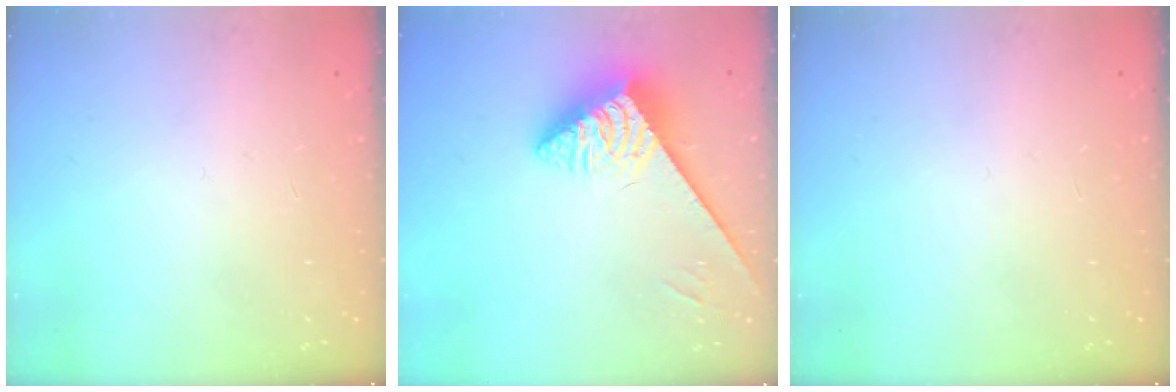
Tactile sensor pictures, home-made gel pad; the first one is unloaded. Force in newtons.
{"total": 3.8, "press": 3.7, "slide": 0.6}
{"total": 0.0}